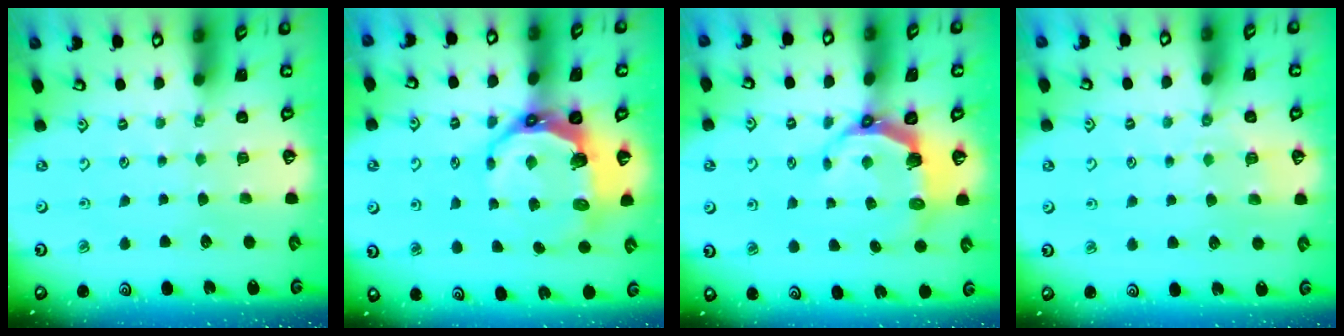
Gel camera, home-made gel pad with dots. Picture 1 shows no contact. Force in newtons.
{"total": 11.7, "press": 10.6, "slide": 4.9}
{"total": 7.6, "press": 6.0, "slide": 4.8}
{"total": 3.0, "press": 2.9, "slide": 0.7}